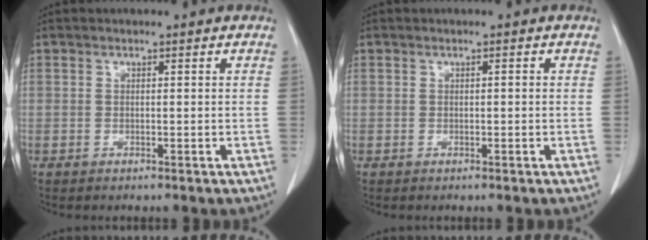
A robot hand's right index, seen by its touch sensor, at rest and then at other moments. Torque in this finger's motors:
{"motor_torque": [0.09, -0.05, 0.05, 0.02]}